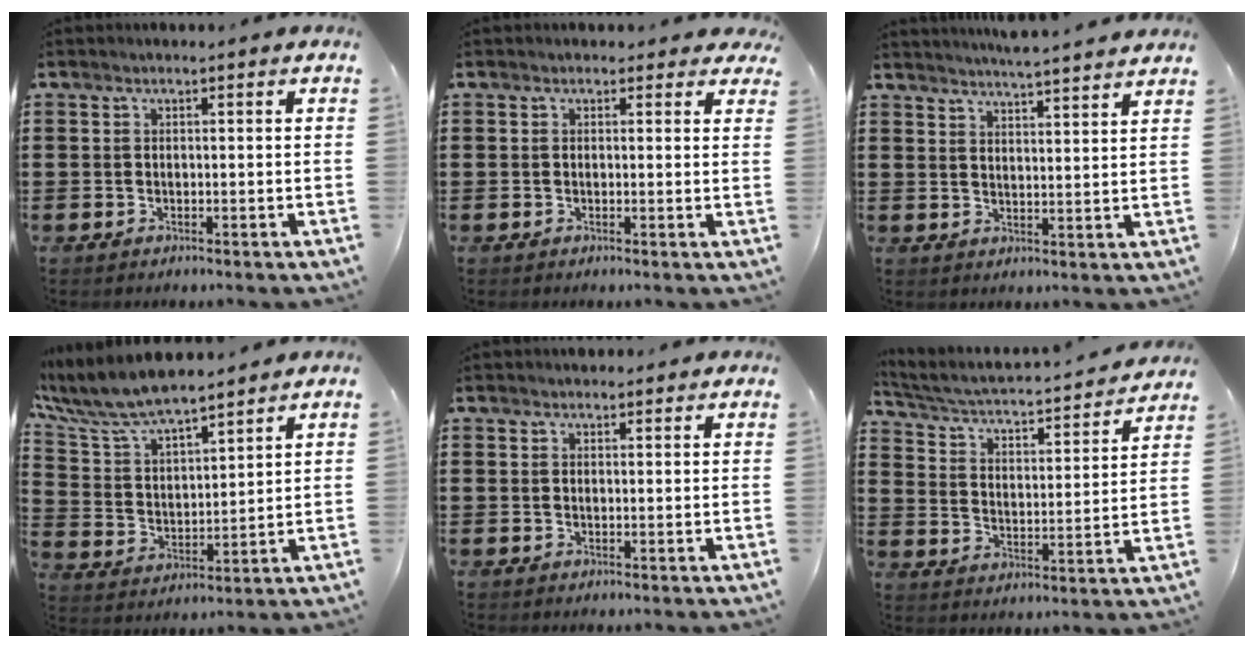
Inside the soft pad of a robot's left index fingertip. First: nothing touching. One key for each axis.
{"total": 1.3, "fx": 0.8, "fy": 0.9, "fz": 0.4, "tx": -0.004, "ty": 0.005, "tz": 0.012}
{"total": 4.2, "fx": 4.1, "fy": -0.8, "fz": 0.5, "tx": -0.024, "ty": -0.022, "tz": 0.074}
{"total": 8.0, "fx": 7.3, "fy": 1.6, "fz": 2.9, "tx": -0.091, "ty": -0.038, "tz": 0.129}
{"total": 1.5, "fx": 1.5, "fy": 0.4, "fz": 0.1, "tx": -0.005, "ty": 0.003, "tz": 0.029}
{"total": 2.6, "fx": 2.2, "fy": 0.7, "fz": 1.2, "tx": -0.042, "ty": -0.028, "tz": 0.024}